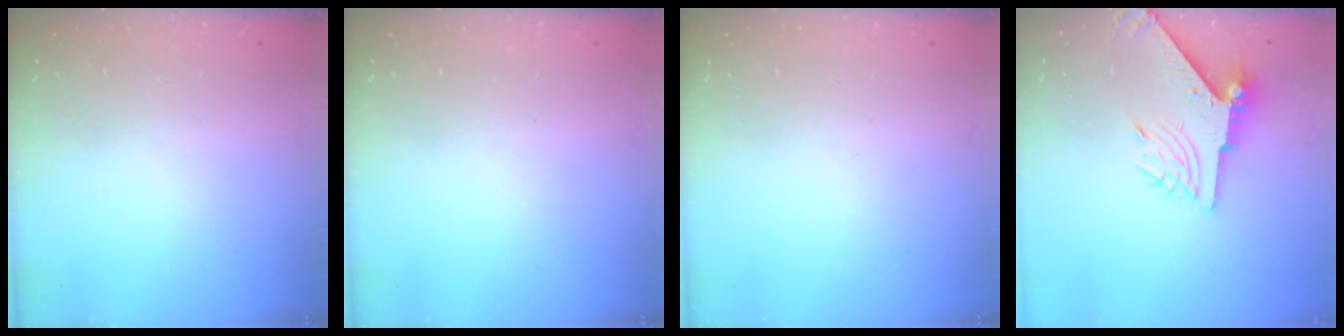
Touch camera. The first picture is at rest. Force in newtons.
{"total": 0.0}
{"total": 0.0}
{"total": 9.4, "press": 9.4, "slide": 1.2}